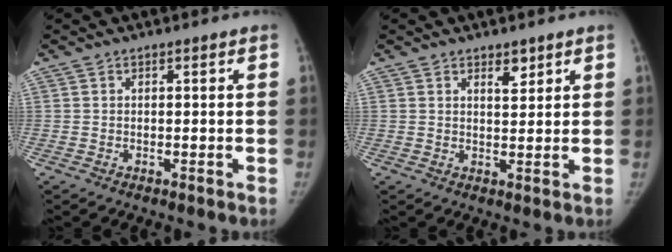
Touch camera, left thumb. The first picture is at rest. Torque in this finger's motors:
{"motor_torque": [0.06, -0.21, 0.13, 0.46, 0.01]}